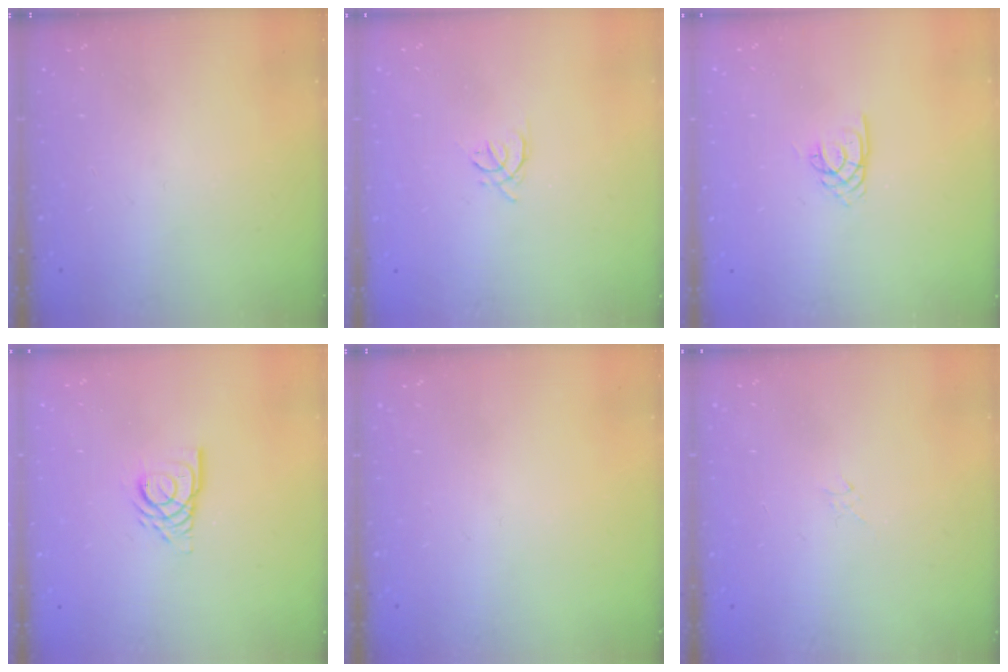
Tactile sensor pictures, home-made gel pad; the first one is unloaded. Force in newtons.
{"total": 2.4, "press": 2.3, "slide": 0.6}
{"total": 1.9, "press": 1.9, "slide": 0.2}
{"total": 7.5, "press": 7.5, "slide": 0.7}
{"total": 0.0}
{"total": 1.3, "press": 1.3, "slide": 0.1}